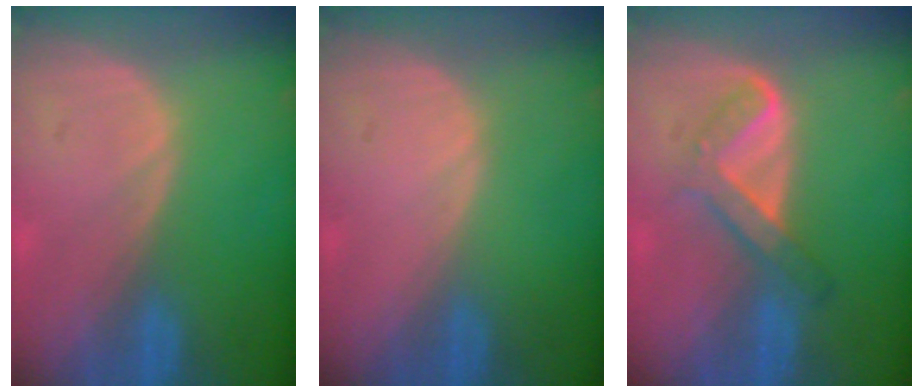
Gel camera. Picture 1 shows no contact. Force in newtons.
{"total": 0.0}
{"total": 5.2, "press": 5.0, "slide": 1.5}